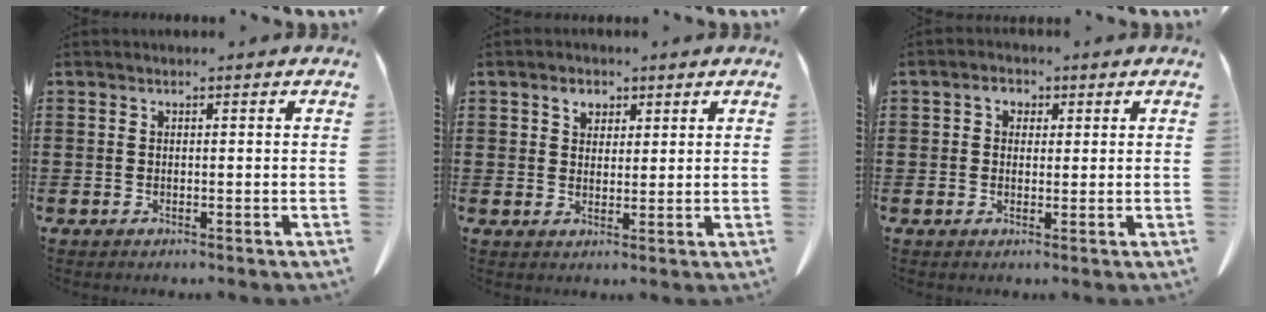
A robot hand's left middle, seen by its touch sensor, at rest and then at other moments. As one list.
[{"total": 2.7, "force": [1.6, 1.8, 1.3], "torque": [-0.023, 0.005, 0.026]}, {"total": 2.2, "force": [0.7, 1.8, 1.1], "torque": [-0.028, 0.012, 0.010]}]